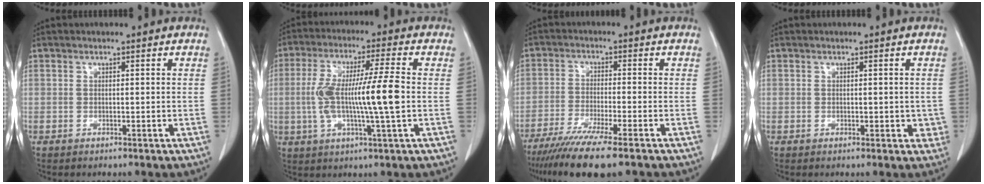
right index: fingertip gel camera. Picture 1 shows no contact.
{"total": 11.9, "force": [-0.7, 0.3, 11.9], "torque": [-0.234, 0.006, -0.016]}
{"total": 11.4, "force": [-8.7, 0.1, 7.4], "torque": [-0.117, -0.031, -0.140]}
{"total": 2.4, "force": [-0.1, 1.5, 1.9], "torque": [-0.013, 0.002, 0.002]}